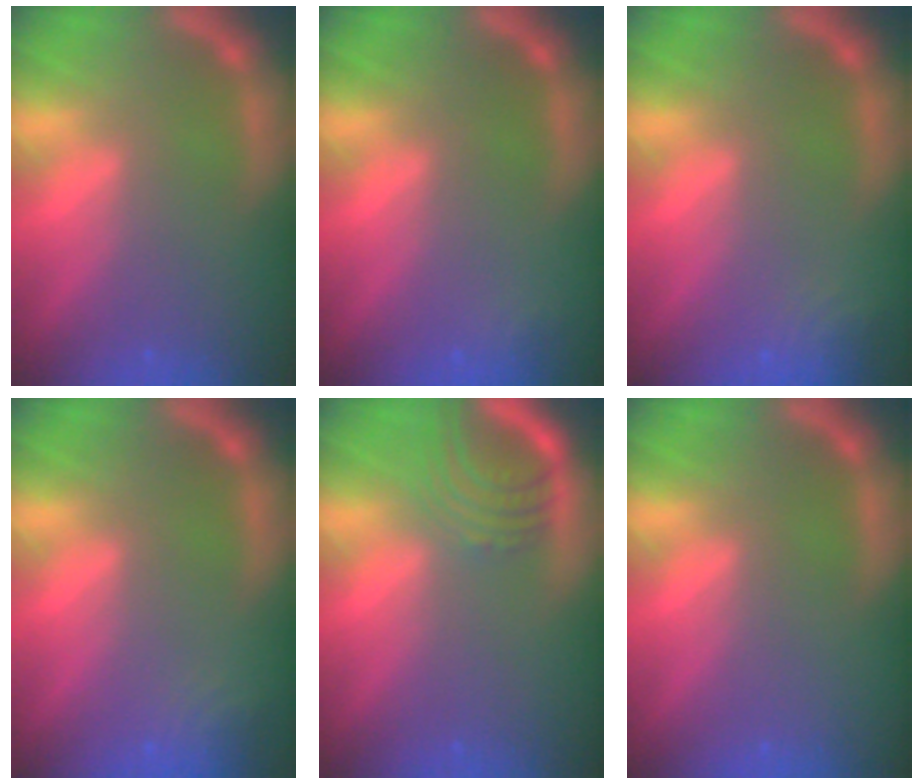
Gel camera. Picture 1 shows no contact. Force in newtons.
{"total": 0.9}
{"total": 2.4}
{"total": 2.4}
{"total": 5.0}
{"total": 0.0}